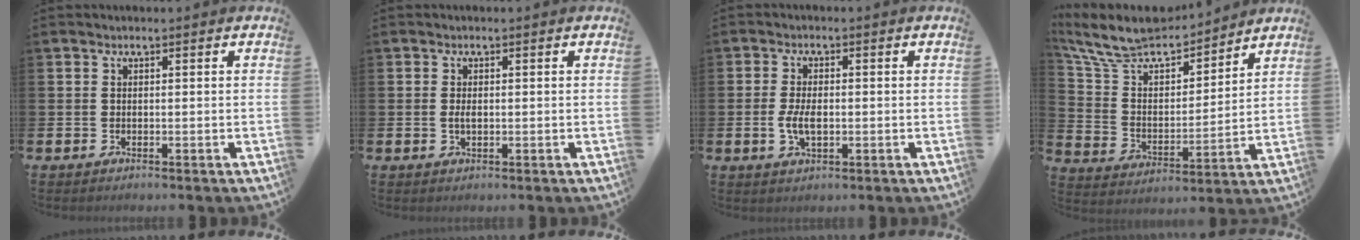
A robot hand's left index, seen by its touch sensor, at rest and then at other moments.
{"total": 1.3, "force": [0.0, 0.7, 1.1], "torque": [-0.016, 0.001, -0.003]}
{"total": 3.7, "force": [-0.4, 1.8, 3.2], "torque": [-0.045, -0.002, -0.011]}
{"total": 10.2, "force": [9.4, 2.9, 2.8], "torque": [-0.109, -0.064, 0.166]}